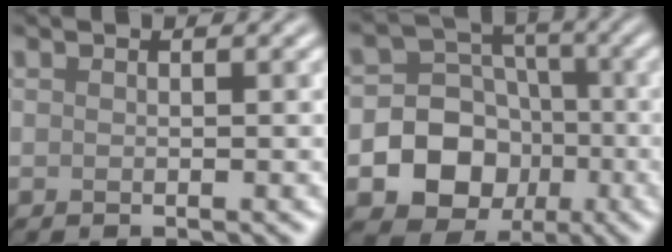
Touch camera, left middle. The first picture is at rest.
{"total": 11.5, "force": [-3.5, 10.4, 3.5], "torque": [-0.060, -0.015, -0.083]}